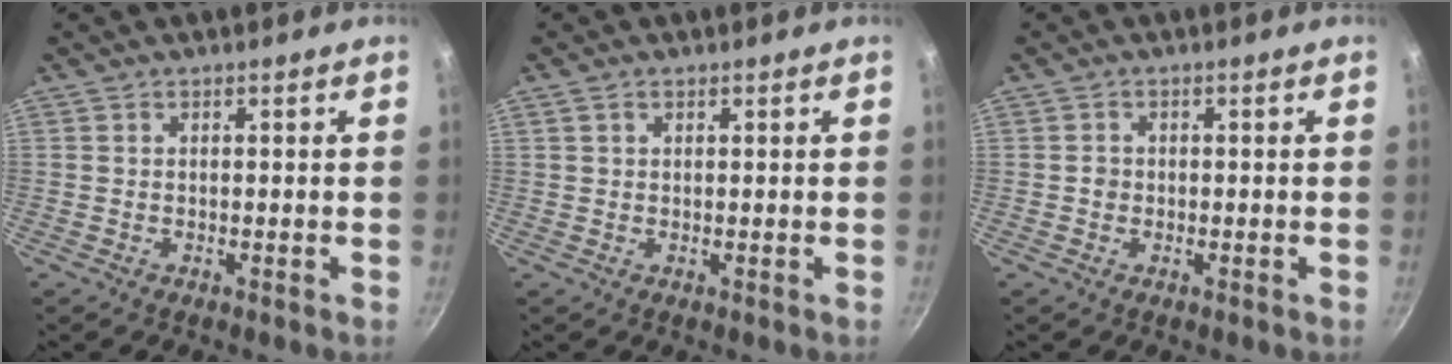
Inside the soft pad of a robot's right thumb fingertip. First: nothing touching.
{"total": 1.4, "force": [0.7, 0.9, 0.8], "torque": [-0.011, -0.001, 0.013]}
{"total": 1.3, "force": [-0.3, 1.2, 0.4], "torque": [-0.001, 0.004, -0.005]}